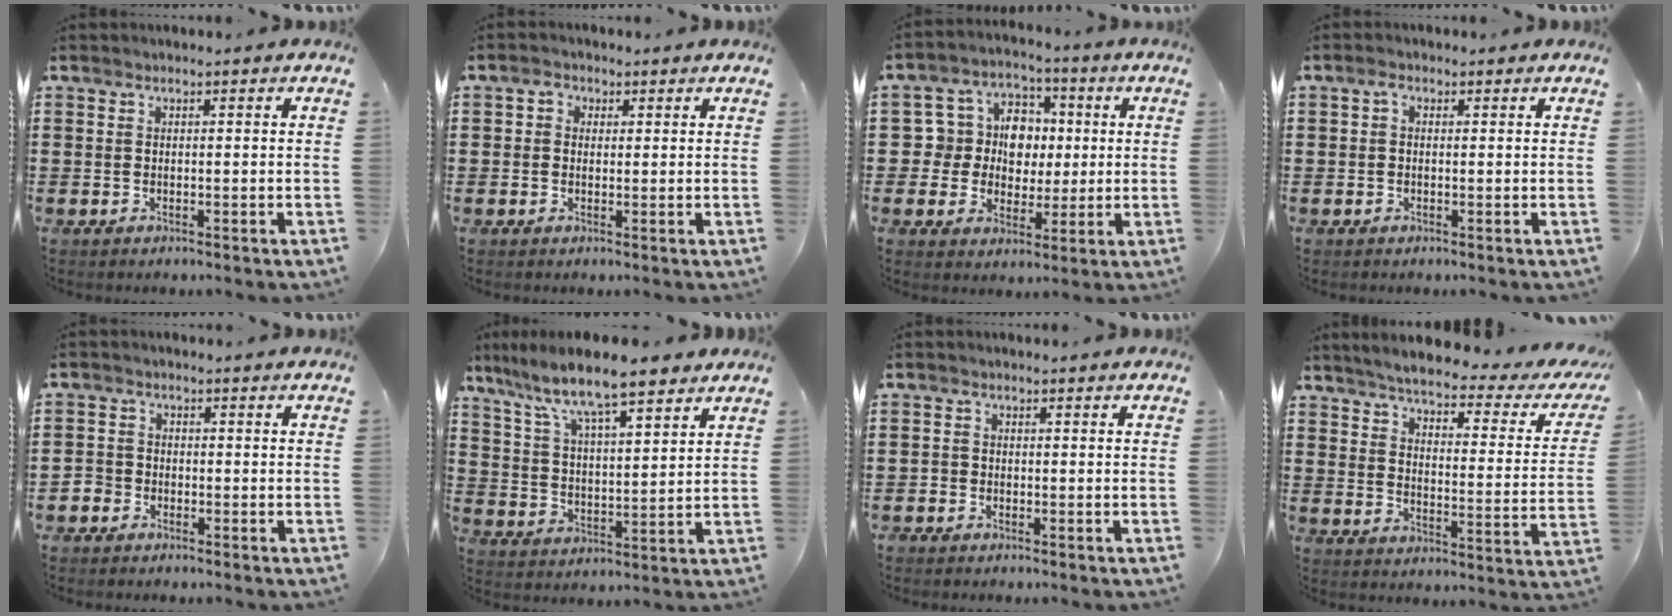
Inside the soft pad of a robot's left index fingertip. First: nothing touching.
{"total": 1.7, "force": [0.2, 1.6, 0.6], "torque": [-0.015, 0.010, 0.000]}
{"total": 8.6, "force": [1.3, 8.0, 2.9], "torque": [-0.094, 0.007, 0.025]}
{"total": 1.0, "force": [-0.2, 0.7, 0.7], "torque": [-0.017, 0.005, -0.005]}
{"total": 2.0, "force": [-1.4, 1.4, -0.1], "torque": [-0.007, 0.002, -0.033]}
{"total": 8.7, "force": [7.4, 1.1, 4.5], "torque": [-0.117, -0.033, 0.124]}
{"total": 1.0, "force": [-0.7, 0.7, 0.1], "torque": [-0.005, 0.003, -0.017]}
{"total": 4.2, "force": [3.6, 0.1, 2.2], "torque": [-0.064, -0.026, 0.052]}